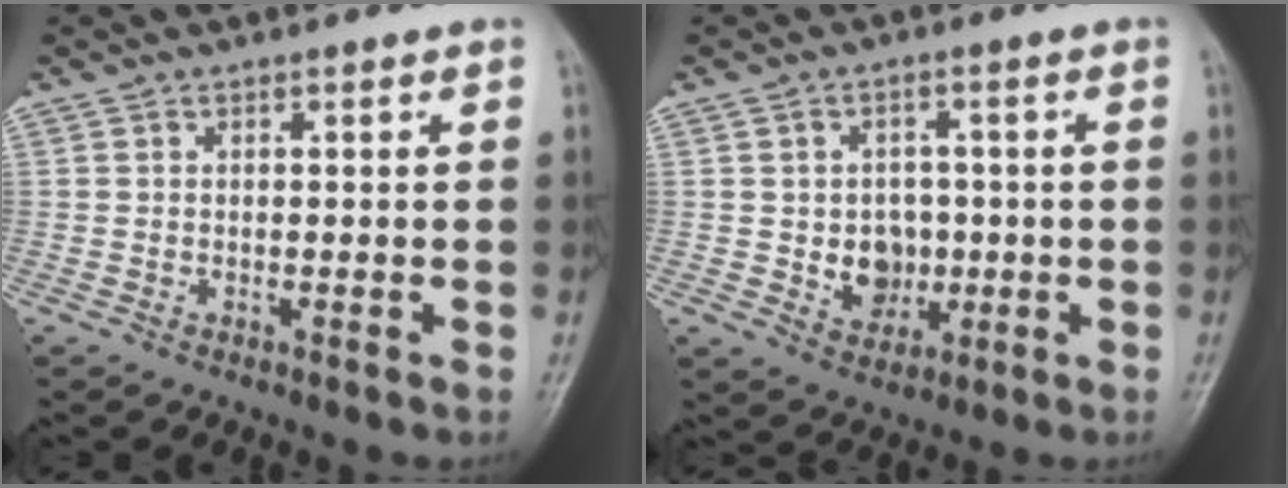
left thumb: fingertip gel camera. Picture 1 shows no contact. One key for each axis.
{"total": 6.6, "fx": -0.5, "fy": 5.5, "fz": 3.6, "tx": -0.020, "ty": 0.004, "tz": 0.000}